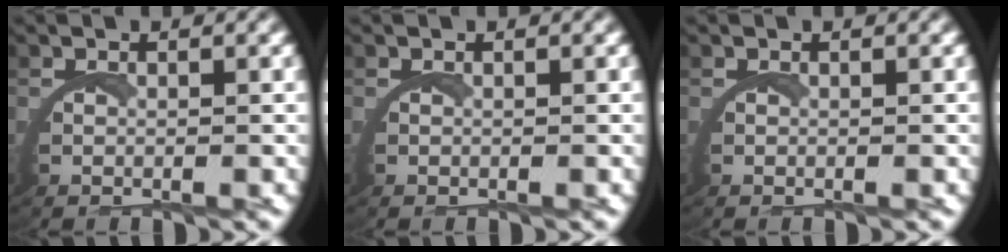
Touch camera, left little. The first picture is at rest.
{"total": 0.0}
{"total": 0.0}